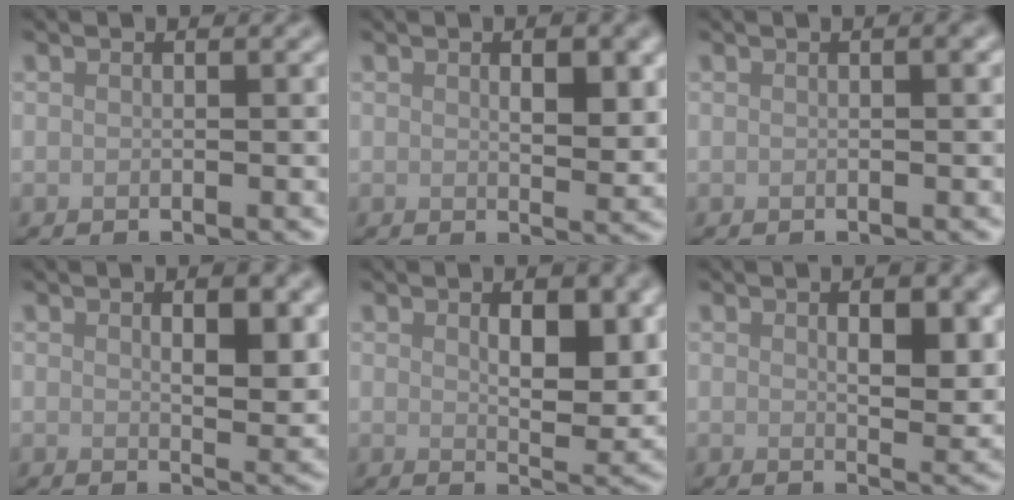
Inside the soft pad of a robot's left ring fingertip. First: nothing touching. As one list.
[{"total": 3.2, "force": [1.0, 1.3, 2.7], "torque": [-0.035, -0.005, 0.019]}, {"total": 1.0, "force": [0.3, 0.2, 1.0], "torque": [-0.012, 0.005, 0.003]}, {"total": 4.1, "force": [1.4, 1.5, 3.6], "torque": [-0.052, -0.007, 0.025]}, {"total": 5.2, "force": [1.6, 2.3, 4.4], "torque": [-0.062, -0.008, 0.030]}, {"total": 4.3, "force": [1.3, 1.8, 3.6], "torque": [-0.052, -0.007, 0.025]}]